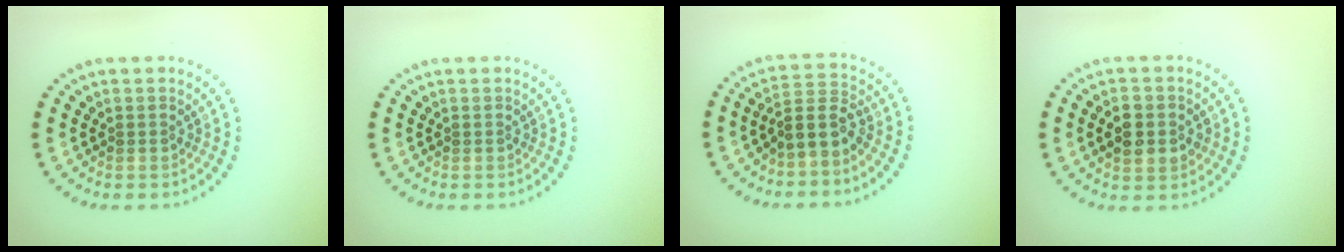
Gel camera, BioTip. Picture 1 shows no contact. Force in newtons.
{"total": 0.0}
{"total": 3.0, "press": 2.3, "slide": 1.8}
{"total": 3.1, "press": 3.1, "slide": 0.3}